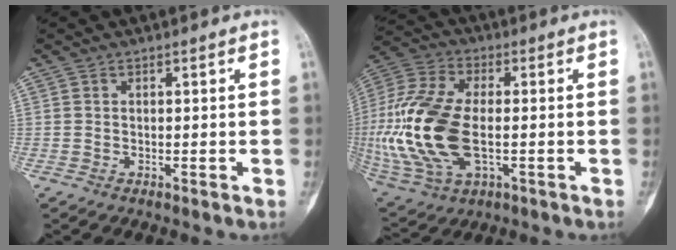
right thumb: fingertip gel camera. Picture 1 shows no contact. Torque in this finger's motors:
{"motor_torque": [2.27, 2.21, 1.39, -1.38, 0.51]}